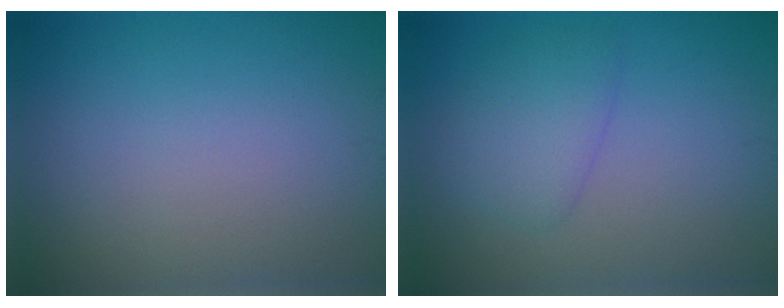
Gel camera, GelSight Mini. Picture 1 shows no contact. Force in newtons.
{"total": 2.6, "press": 2.6, "slide": 0.1}